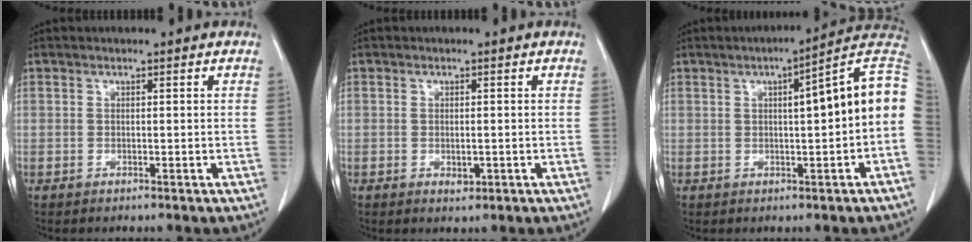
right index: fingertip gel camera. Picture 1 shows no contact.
{"total": 1.5, "force": [-0.4, 0.9, 1.1], "torque": [-0.015, -0.002, -0.001]}
{"total": 11.1, "force": [1.1, 0.9, 11.0], "torque": [-0.152, 0.030, 0.009]}